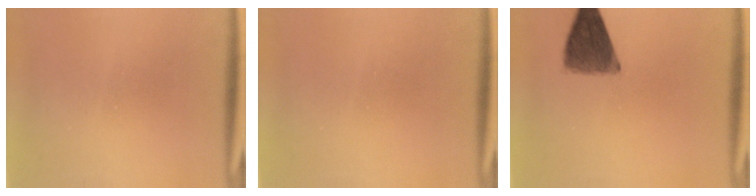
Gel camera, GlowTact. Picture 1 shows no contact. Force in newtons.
{"total": 0.5}
{"total": 7.4}